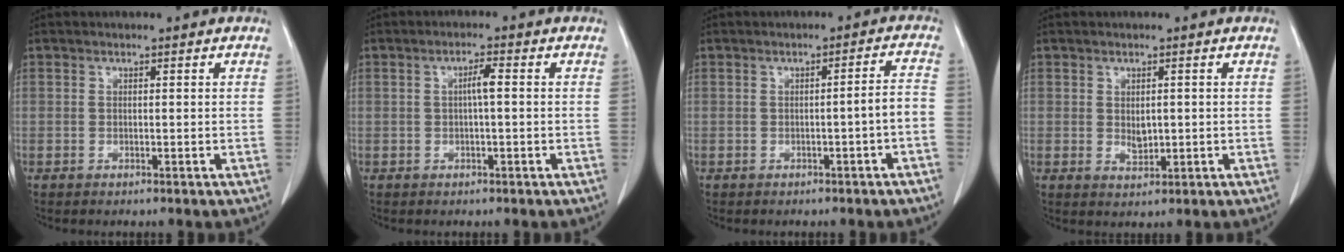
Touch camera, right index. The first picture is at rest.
{"total": 2.3, "force": [0.2, 0.2, 2.3], "torque": [-0.041, 0.003, 0.004]}
{"total": 3.1, "force": [-1.3, -0.4, 2.8], "torque": [-0.034, 0.008, -0.019]}
{"total": 2.2, "force": [0.2, 1.3, 1.8], "torque": [-0.030, -0.007, 0.009]}